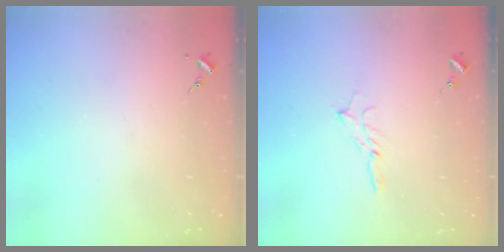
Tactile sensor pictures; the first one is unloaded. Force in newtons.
{"total": 2.9, "press": 2.9, "slide": 0.2}